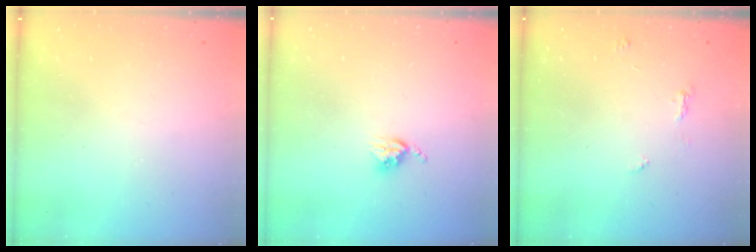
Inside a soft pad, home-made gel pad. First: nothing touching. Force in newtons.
{"total": 3.8, "press": 3.8, "slide": 0.5}
{"total": 5.6, "press": 5.6, "slide": 0.4}